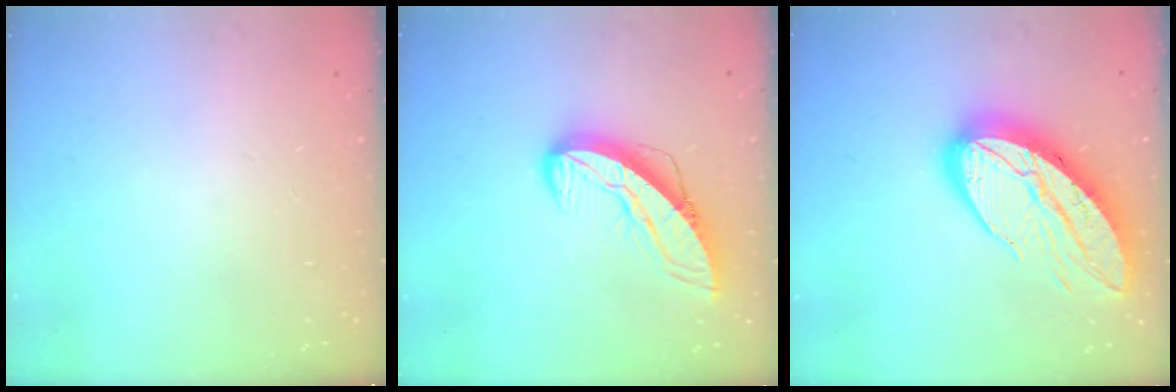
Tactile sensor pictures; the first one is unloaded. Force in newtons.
{"total": 11.0, "press": 11.0, "slide": 1.2}
{"total": 20.6, "press": 20.5, "slide": 1.8}